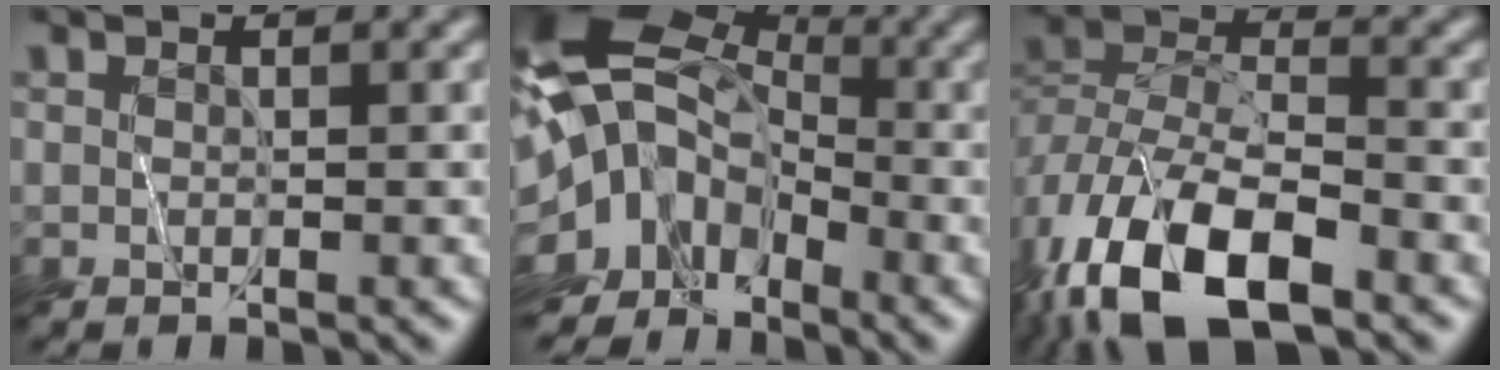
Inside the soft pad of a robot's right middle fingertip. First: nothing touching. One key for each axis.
{"total": 10.7, "fx": -3.5, "fy": 8.2, "fz": 5.9, "tx": -0.110, "ty": -0.008, "tz": -0.077}
{"total": 12.3, "fx": -7.5, "fy": 5.5, "fz": 8.1, "tx": -0.174, "ty": -0.020, "tz": -0.142}